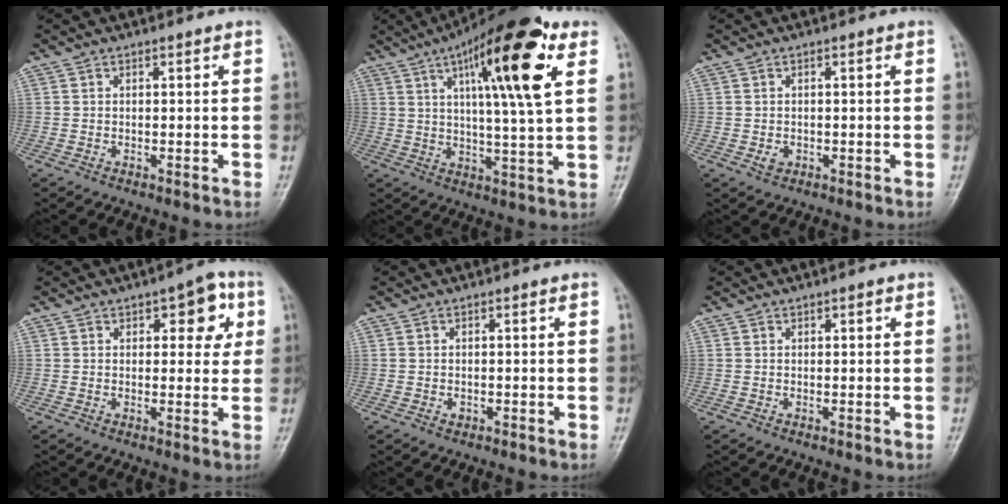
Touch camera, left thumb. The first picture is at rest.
{"total": 19.0, "force": [7.5, 4.0, 17.0], "torque": [-0.253, -0.012, 0.114]}
{"total": 1.7, "force": [-0.5, 1.3, 0.9], "torque": [-0.008, 0.002, -0.006]}
{"total": 7.4, "force": [2.8, 3.7, 5.7], "torque": [-0.035, -0.003, 0.027]}
{"total": 0.9, "force": [-0.3, 0.7, 0.4], "torque": [-0.002, 0.002, -0.003]}
{"total": 0.9, "force": [0.4, 0.4, 0.7], "torque": [-0.006, 0.002, 0.005]}